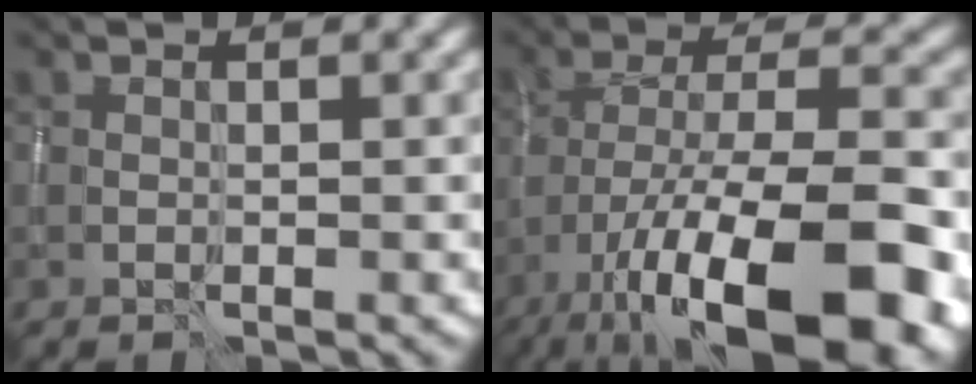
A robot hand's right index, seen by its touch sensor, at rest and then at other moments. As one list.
[{"total": 16.9, "force": [-9.4, 6.5, 12.5], "torque": [-0.207, -0.010, -0.143]}]